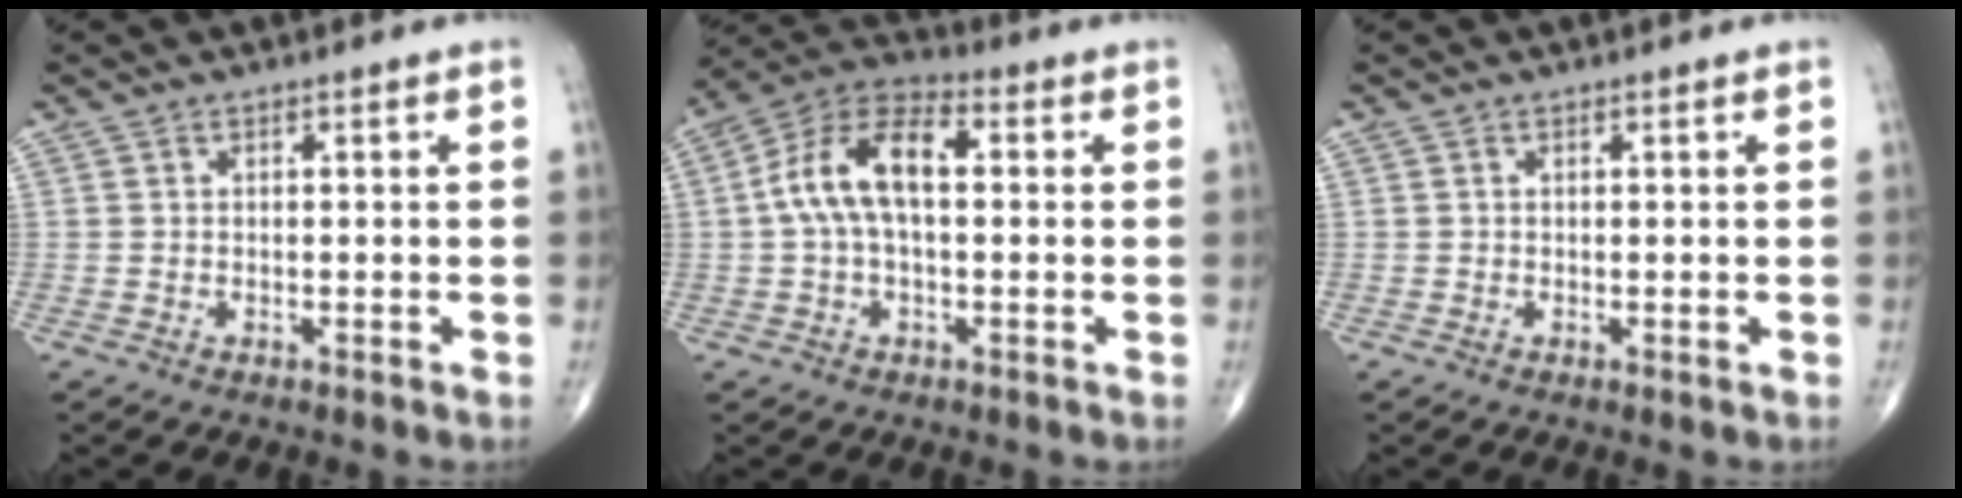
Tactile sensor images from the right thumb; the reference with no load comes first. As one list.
[{"total": 12.6, "force": [1.2, 6.7, 10.6], "torque": [-0.202, 0.038, 0.011]}, {"total": 0.0}]